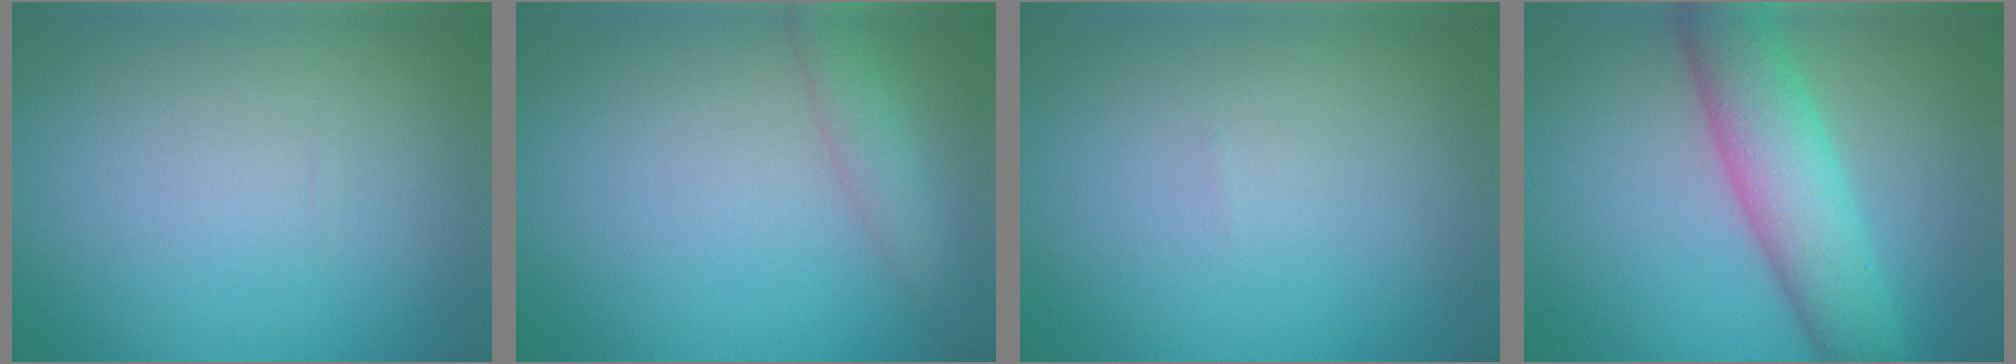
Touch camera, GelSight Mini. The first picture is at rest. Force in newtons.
{"total": 2.1, "press": 2.1, "slide": 0.1}
{"total": 0.0}
{"total": 6.9, "press": 6.9, "slide": 0.1}